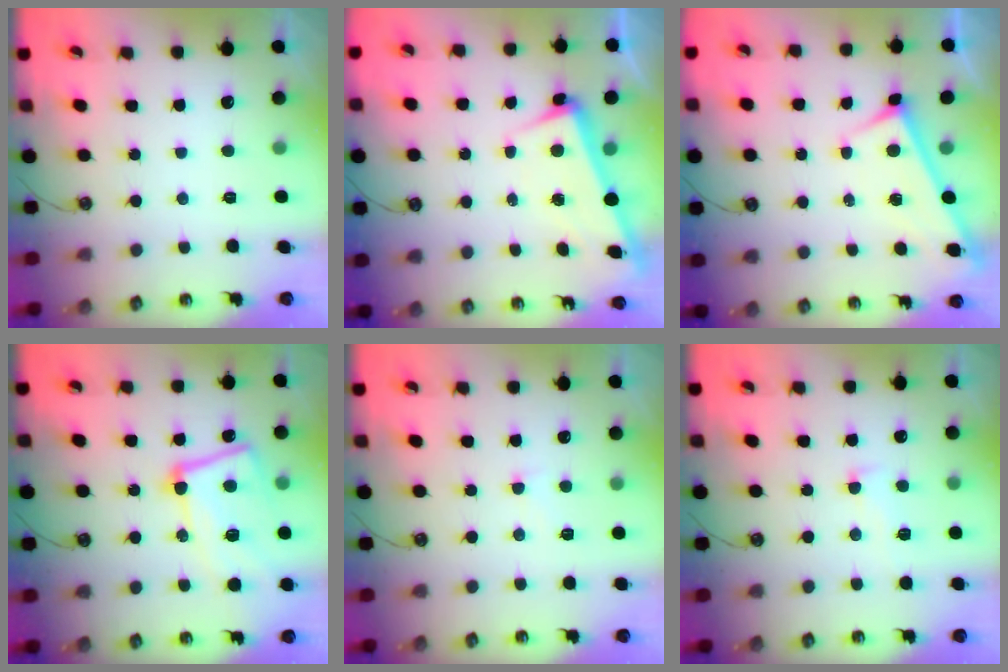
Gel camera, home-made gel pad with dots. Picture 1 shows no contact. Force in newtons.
{"total": 3.3, "press": 3.1, "slide": 1.1}
{"total": 3.3, "press": 3.3, "slide": 0.3}
{"total": 14.9, "press": 14.7, "slide": 2.3}
{"total": 1.4, "press": 1.2, "slide": 0.7}
{"total": 1.4, "press": 1.1, "slide": 0.8}